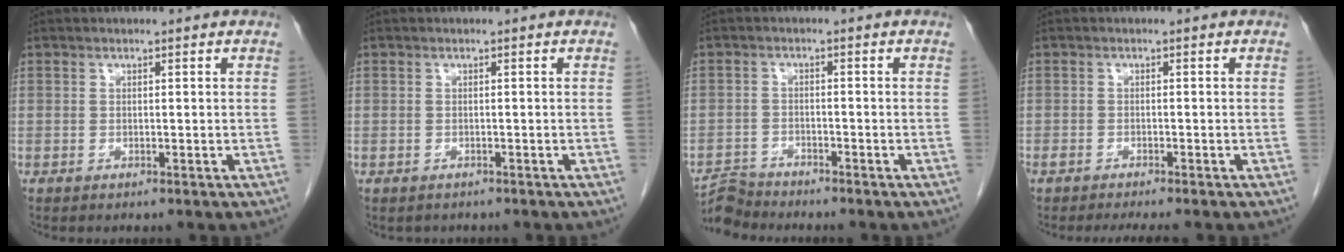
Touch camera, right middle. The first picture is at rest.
{"total": 1.2, "force": [-1.0, 0.6, 0.1], "torque": [-0.011, -0.001, -0.013]}
{"total": 3.7, "force": [-3.7, -0.1, -0.7], "torque": [0.015, -0.011, -0.067]}
{"total": 3.9, "force": [-3.4, 0.5, 1.9], "torque": [-0.026, -0.007, -0.050]}